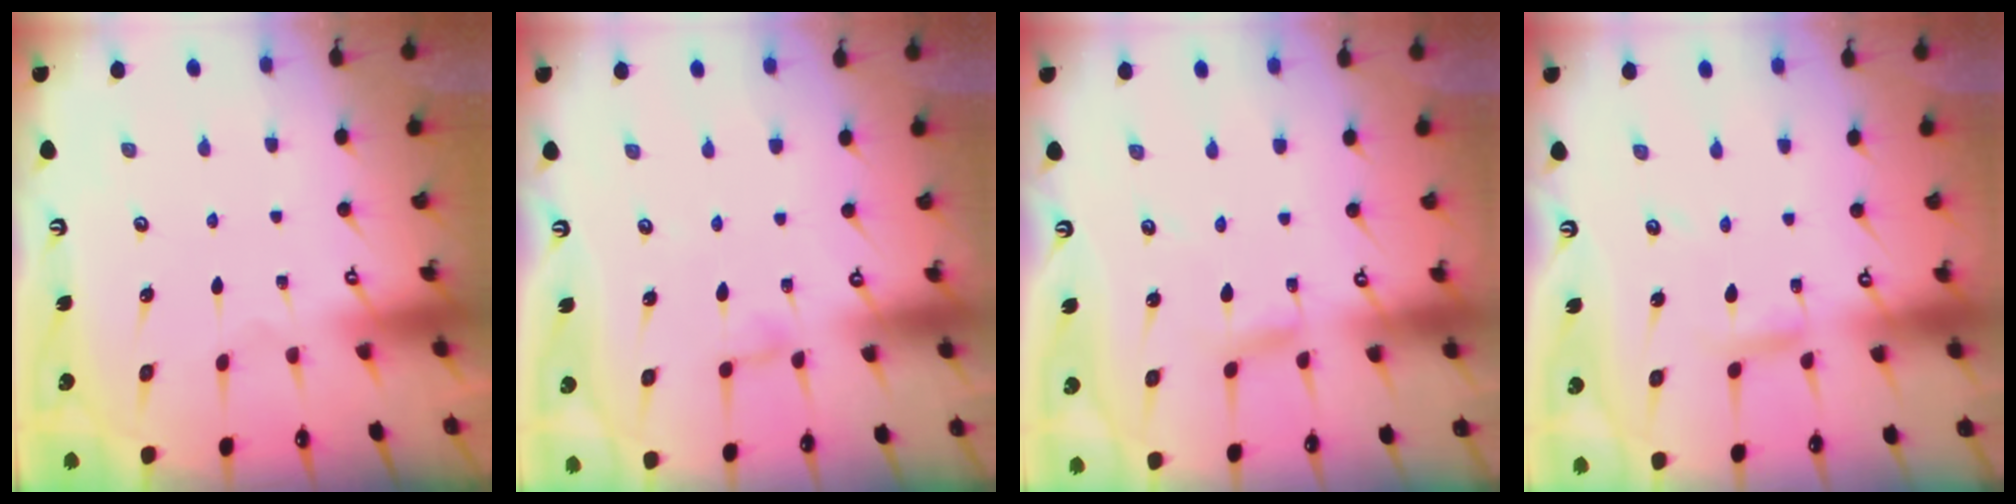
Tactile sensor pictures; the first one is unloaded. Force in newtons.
{"total": 2.9, "press": 2.9, "slide": 0.2}
{"total": 2.5, "press": 2.5, "slide": 0.2}
{"total": 4.0, "press": 4.0, "slide": 0.3}